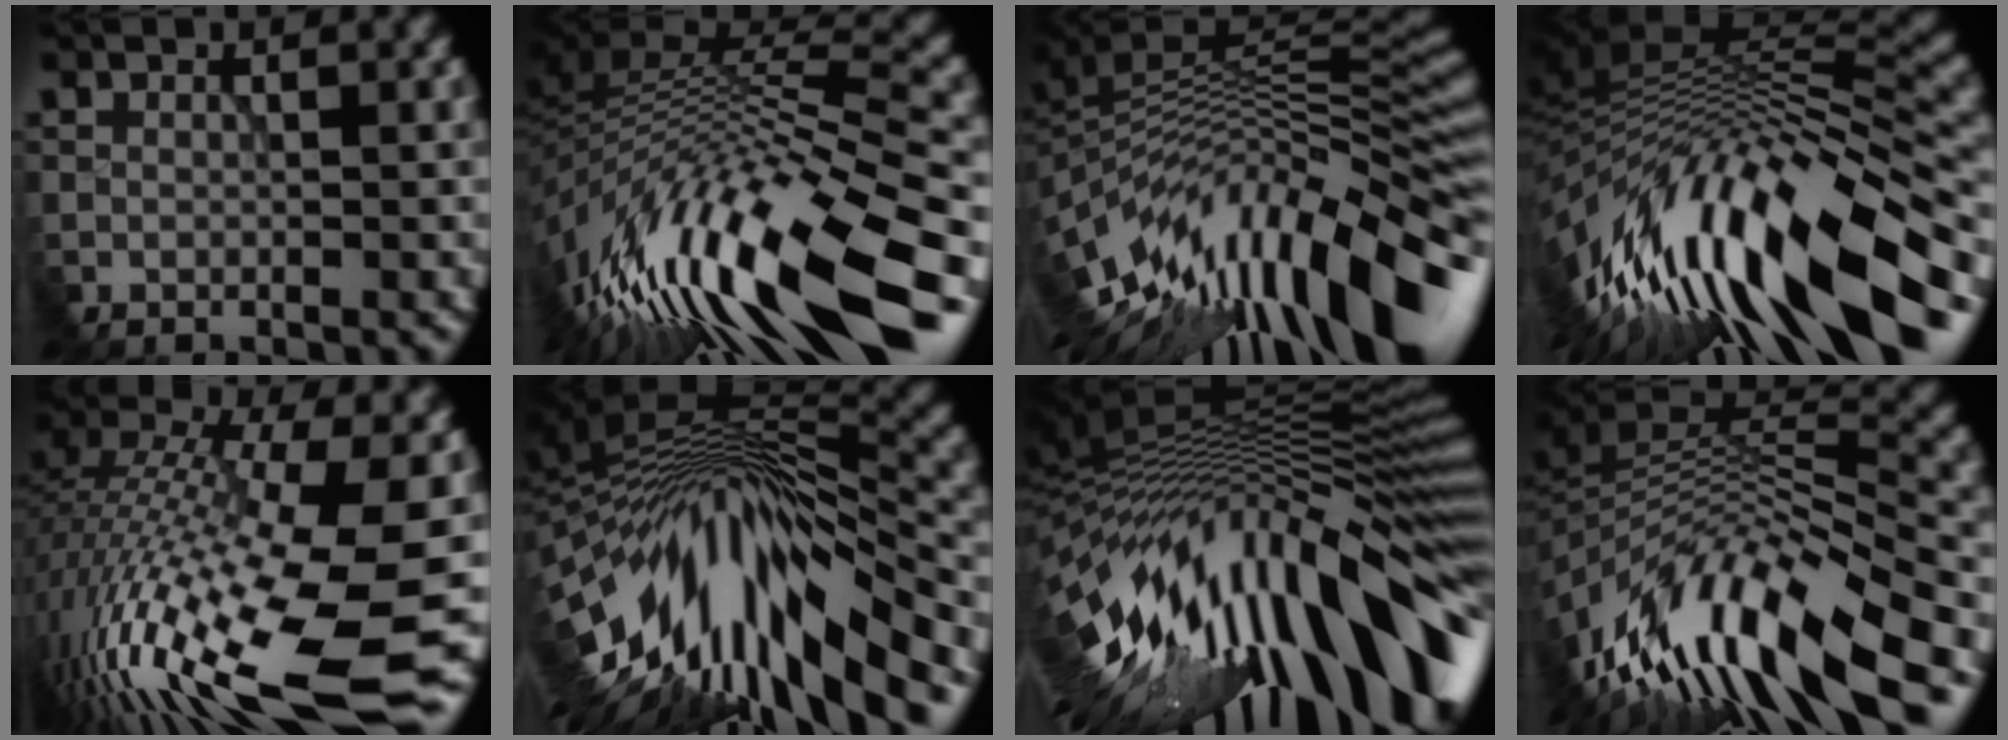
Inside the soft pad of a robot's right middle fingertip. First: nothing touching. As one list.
[{"total": 15.8, "force": [-7.6, 4.4, 13.1], "torque": [-0.245, 0.021, -0.141]}, {"total": 14.9, "force": [-5.9, 5.2, 12.7], "torque": [-0.208, 0.019, -0.104]}, {"total": 15.9, "force": [-5.6, 5.4, 13.9], "torque": [-0.248, 0.017, -0.095]}, {"total": 17.0, "force": [-4.9, 4.9, 15.5], "torque": [-0.312, -0.009, -0.090]}, {"total": 15.1, "force": [-6.1, 5.4, 12.7], "torque": [-0.216, 0.013, -0.100]}, {"total": 17.5, "force": [-4.8, 6.5, 15.5], "torque": [-0.224, 0.010, -0.090]}, {"total": 12.8, "force": [-7.0, 4.8, 9.6], "torque": [-0.185, 0.020, -0.117]}]